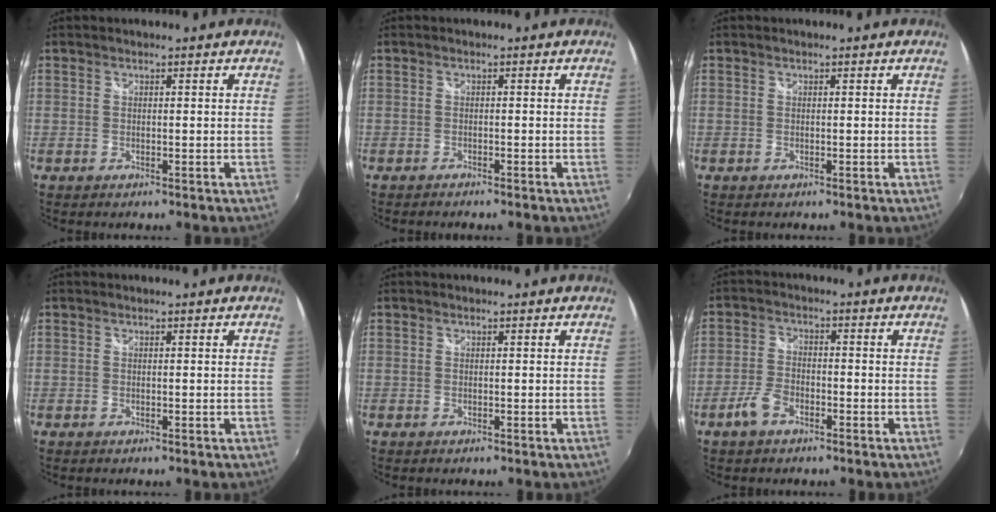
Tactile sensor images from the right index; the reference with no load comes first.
{"total": 1.2, "force": [-1.1, 0.2, 0.4], "torque": [-0.014, -0.006, -0.020]}
{"total": 0.0}
{"total": 0.0}
{"total": 0.0}
{"total": 5.0, "force": [-3.0, 2.6, 3.2], "torque": [-0.077, 0.001, -0.056]}